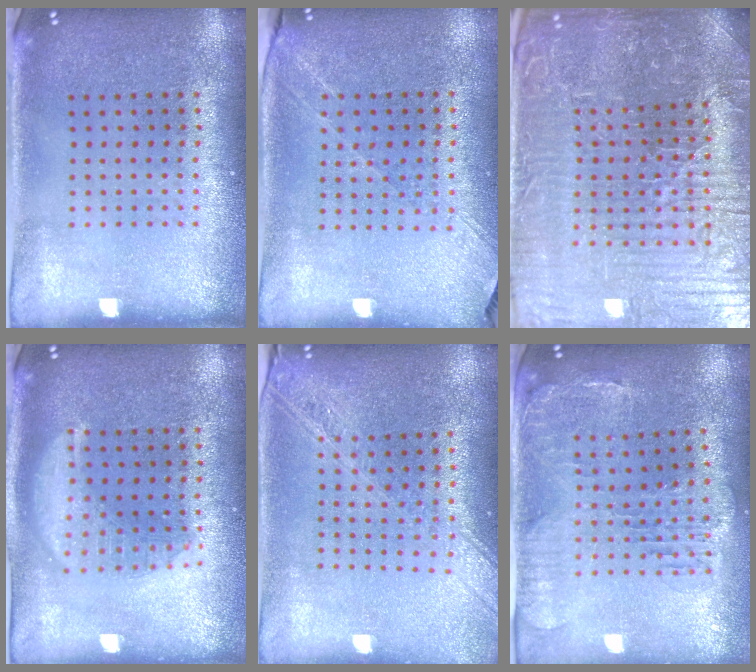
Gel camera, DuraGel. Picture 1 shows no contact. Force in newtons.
{"total": 1.3, "press": 1.3, "slide": 0.4}
{"total": 5.9, "press": 5.6, "slide": 1.8}
{"total": 3.1, "press": 3.0, "slide": 0.4}
{"total": 2.2, "press": 1.9, "slide": 1.2}
{"total": 1.5, "press": 1.5, "slide": 0.4}